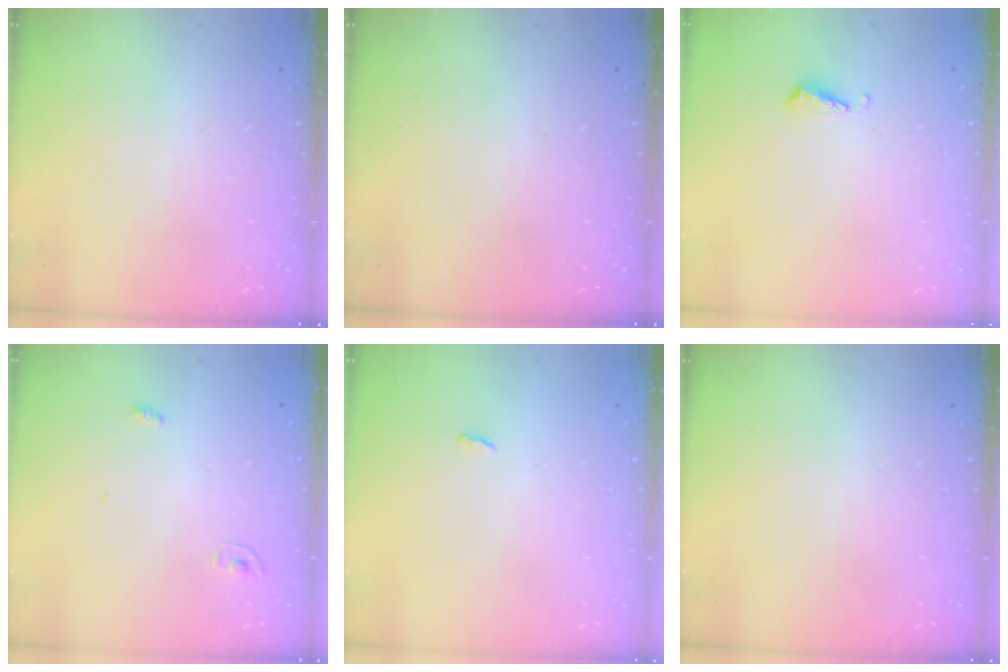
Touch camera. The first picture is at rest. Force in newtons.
{"total": 0.0}
{"total": 4.9, "press": 4.9, "slide": 0.5}
{"total": 2.8, "press": 2.8, "slide": 0.1}
{"total": 1.9, "press": 1.9, "slide": 0.2}
{"total": 0.0}